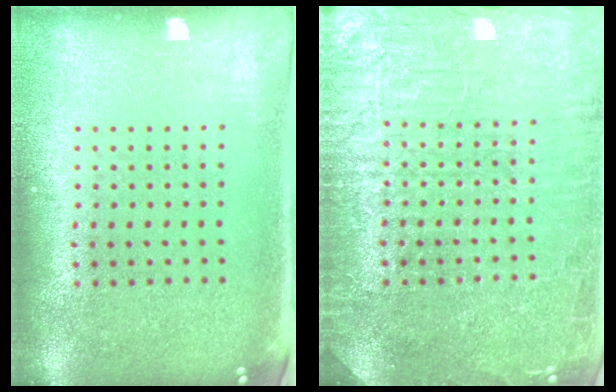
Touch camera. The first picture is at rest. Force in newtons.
{"total": 7.1, "press": 7.1, "slide": 1.0}